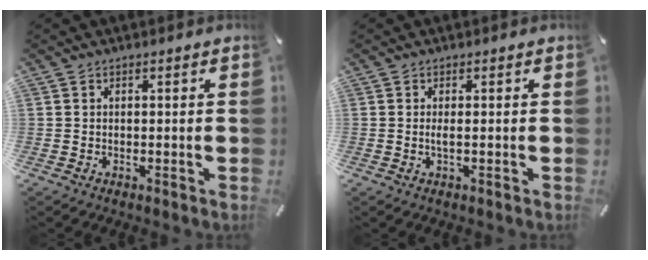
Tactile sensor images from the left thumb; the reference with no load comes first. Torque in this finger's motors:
{"motor_torque": [0.09, 0.00, 0.13, 0.10, 0.00]}